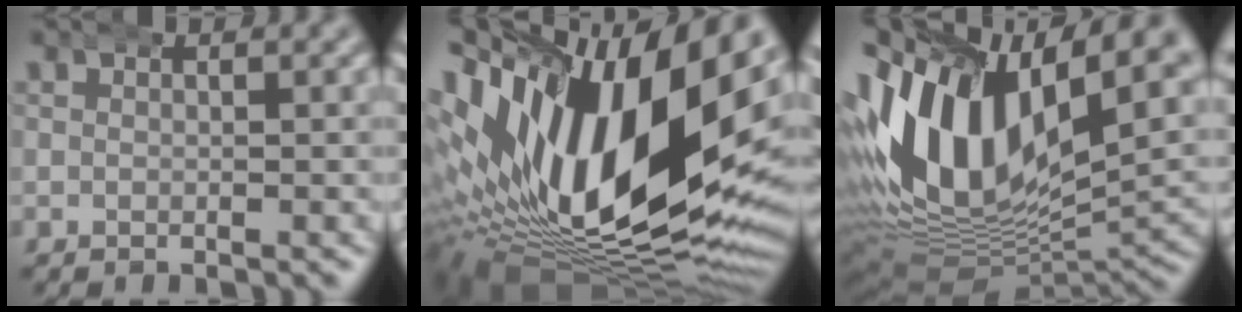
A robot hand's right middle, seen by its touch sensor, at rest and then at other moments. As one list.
[{"total": 24.3, "force": [0.2, 14.3, 19.7], "torque": [-0.330, -0.030, 0.026]}, {"total": 20.4, "force": [1.9, 12.7, 15.9], "torque": [-0.274, -0.006, 0.030]}]